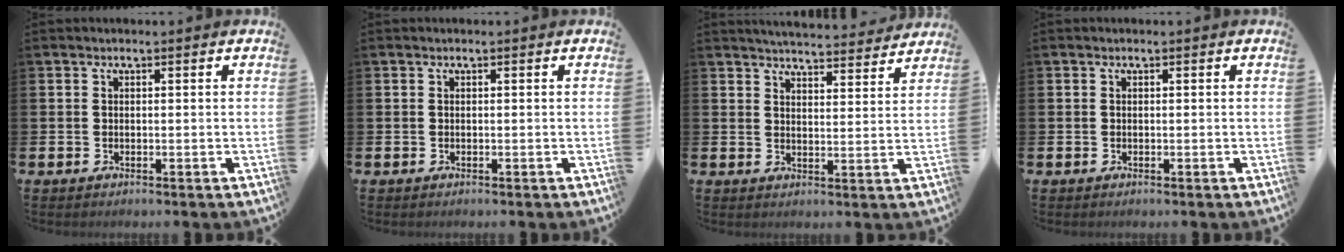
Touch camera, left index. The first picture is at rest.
{"total": 0.0}
{"total": 5.3, "force": [5.2, 0.3, 0.4], "torque": [-0.010, -0.039, 0.091]}
{"total": 0.0}